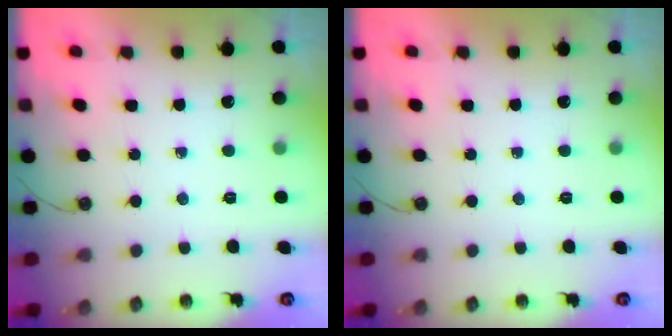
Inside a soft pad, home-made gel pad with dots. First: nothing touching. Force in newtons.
{"total": 0.0}